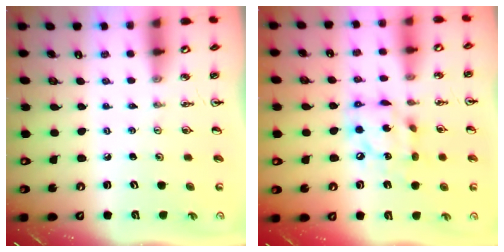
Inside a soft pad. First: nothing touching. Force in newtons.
{"total": 14.1, "press": 14.0, "slide": 1.2}